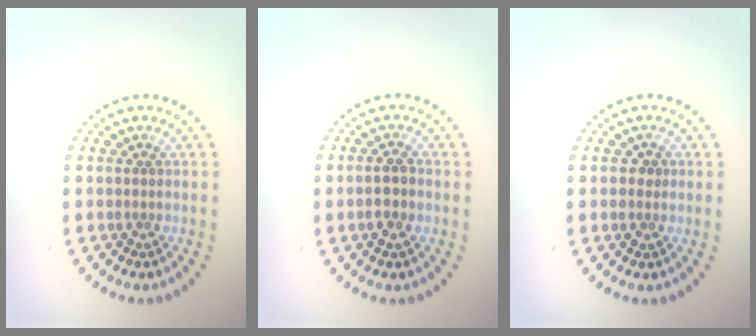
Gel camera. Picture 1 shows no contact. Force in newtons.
{"total": 2.2, "press": 2.1, "slide": 0.5}
{"total": 1.2, "press": 1.1, "slide": 0.1}